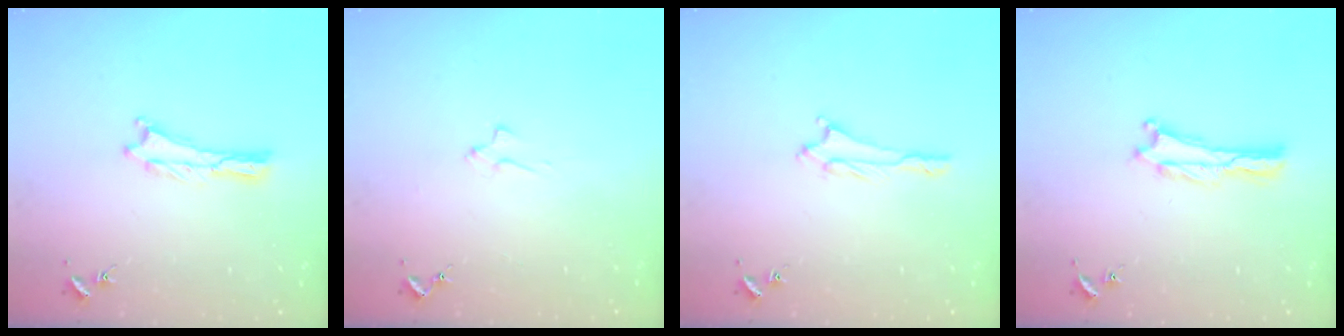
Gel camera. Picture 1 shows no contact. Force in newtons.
{"total": 2.1, "press": 2.1, "slide": 0.3}
{"total": 1.6, "press": 1.6, "slide": 0.1}
{"total": 0.0}